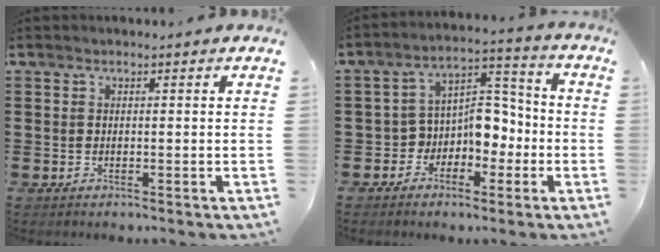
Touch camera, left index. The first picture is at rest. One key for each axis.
{"total": 6.0, "fx": -2.2, "fy": 5.1, "fz": 2.3, "tx": -0.051, "ty": 0.002, "tz": -0.046}